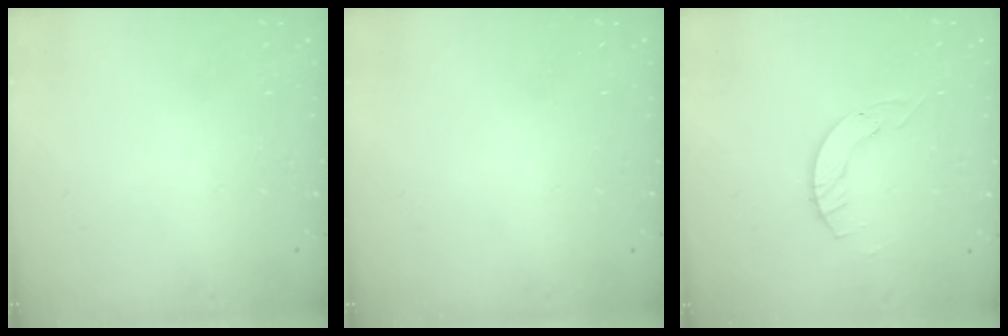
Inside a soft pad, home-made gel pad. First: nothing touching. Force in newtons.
{"total": 0.0}
{"total": 2.1, "press": 2.1, "slide": 0.3}